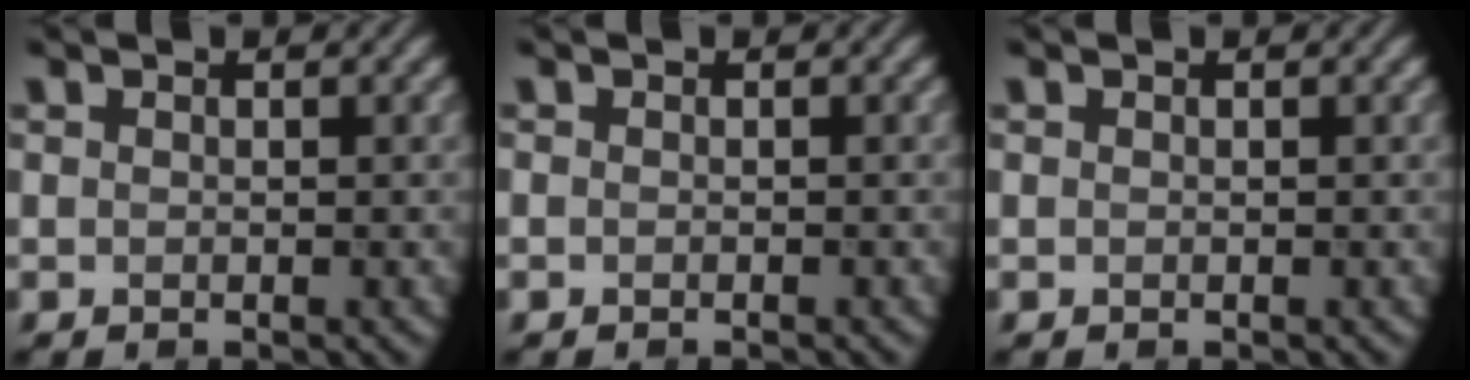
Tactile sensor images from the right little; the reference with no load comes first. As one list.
[{"total": 0.6, "force": [-0.5, 0.0, 0.2], "torque": [-0.002, -0.003, -0.010]}, {"total": 0.0}]